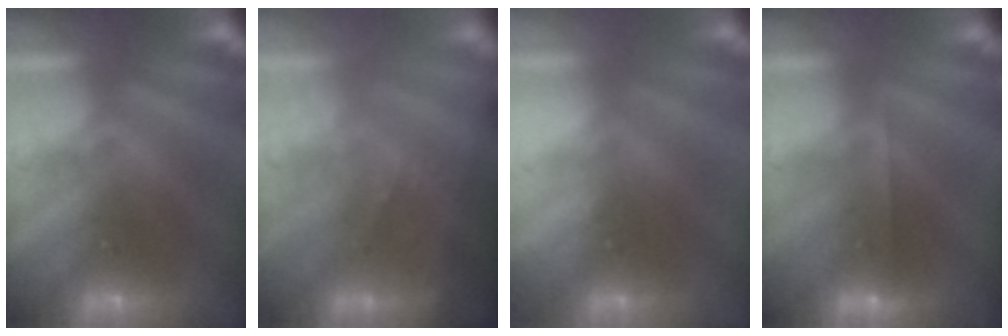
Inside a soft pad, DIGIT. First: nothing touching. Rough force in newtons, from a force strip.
{"total": 2.7}
{"total": 2.3}
{"total": 1.8}